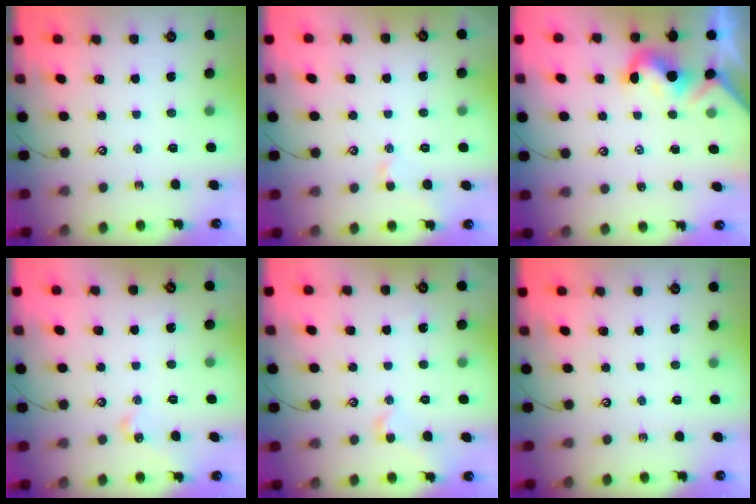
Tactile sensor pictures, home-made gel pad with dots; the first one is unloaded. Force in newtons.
{"total": 1.2, "press": 0.9, "slide": 0.7}
{"total": 1.5, "press": 1.4, "slide": 0.3}
{"total": 2.0, "press": 1.9, "slide": 0.5}
{"total": 0.6, "press": 0.4, "slide": 0.5}
{"total": 0.0}